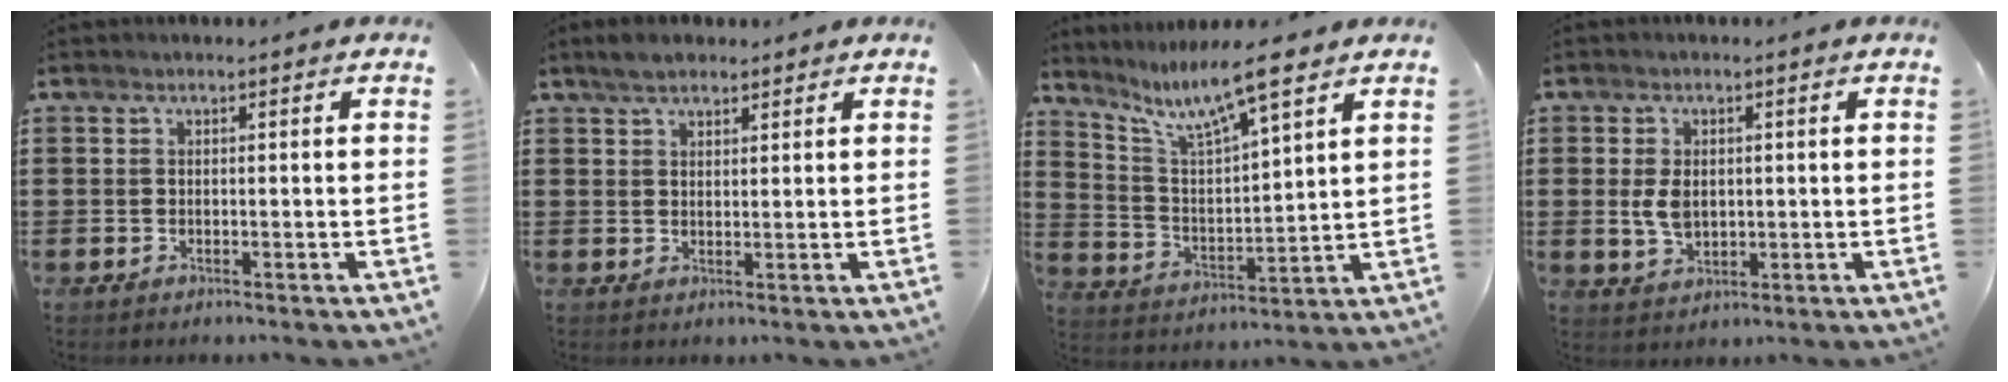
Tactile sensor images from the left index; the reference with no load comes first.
{"total": 2.7, "force": [2.3, 1.2, 0.9], "torque": [-0.016, 0.004, 0.041]}
{"total": 8.8, "force": [6.8, 0.9, 5.5], "torque": [-0.130, -0.033, 0.113]}
{"total": 4.5, "force": [0.3, 2.8, 3.4], "torque": [-0.085, 0.002, 0.002]}